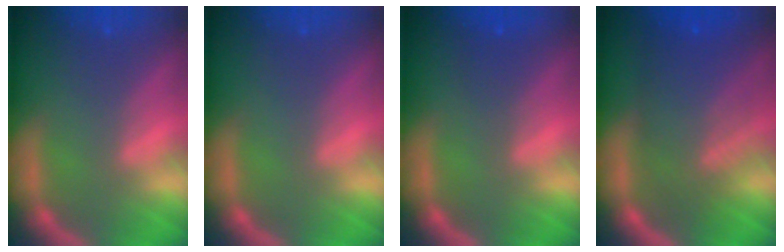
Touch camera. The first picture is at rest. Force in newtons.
{"total": 0.0}
{"total": 1.5}
{"total": 8.1}